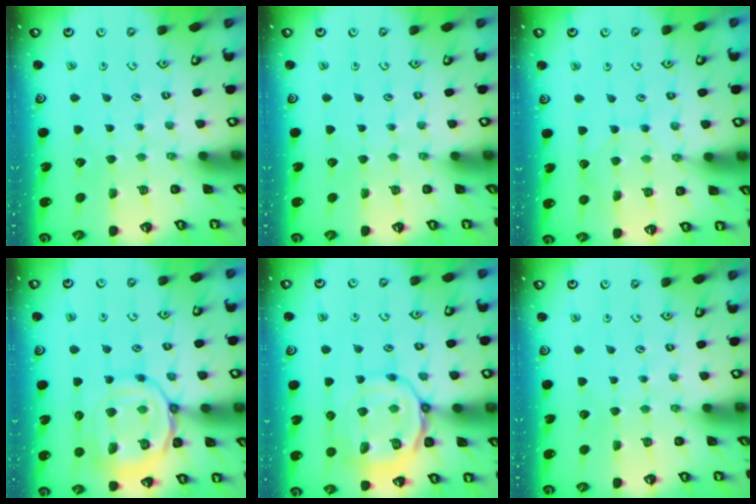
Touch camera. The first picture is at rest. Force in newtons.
{"total": 0.0}
{"total": 6.2, "press": 6.2, "slide": 0.6}
{"total": 16.4, "press": 16.3, "slide": 1.6}
{"total": 13.0, "press": 12.9, "slide": 1.3}
{"total": 0.0}